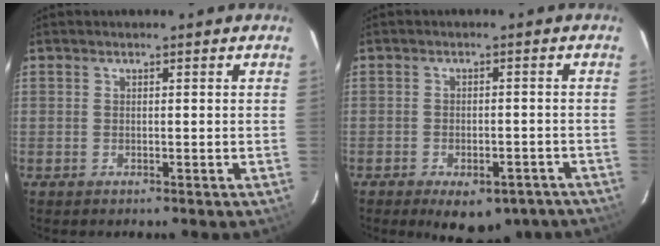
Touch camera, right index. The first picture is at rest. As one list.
[{"total": 11.5, "force": [-8.3, 5.5, 5.8], "torque": [-0.101, 0.003, -0.094]}]